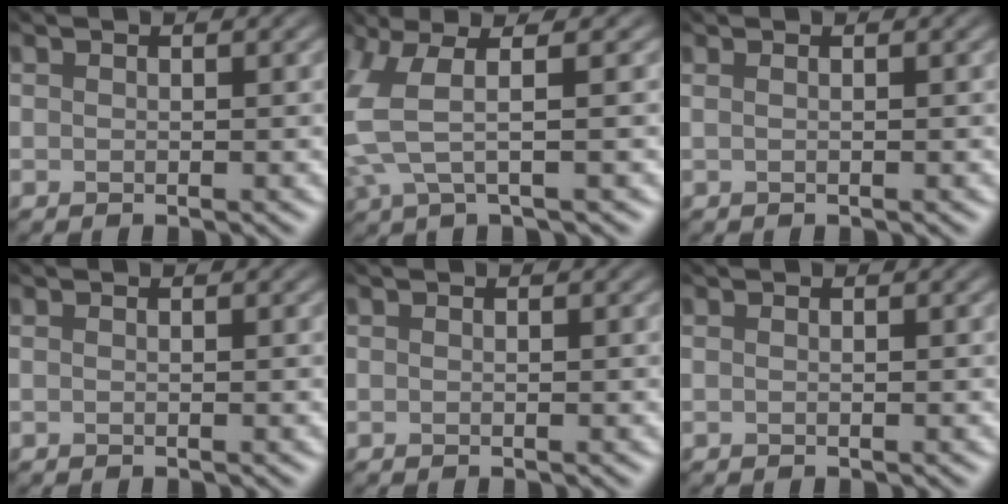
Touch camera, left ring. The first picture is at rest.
{"total": 2.9, "force": [-1.4, 0.5, 2.5], "torque": [-0.106, -0.016, 0.006]}
{"total": 0.9, "force": [0.4, 0.4, 0.8], "torque": [-0.003, 0.008, -0.003]}
{"total": 0.0}
{"total": 0.0}
{"total": 0.0}